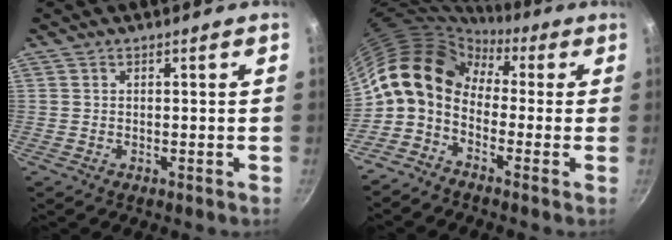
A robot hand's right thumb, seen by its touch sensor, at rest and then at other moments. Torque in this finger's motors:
{"motor_torque": [0.87, 2.24, 1.01, -1.10, 0.48]}